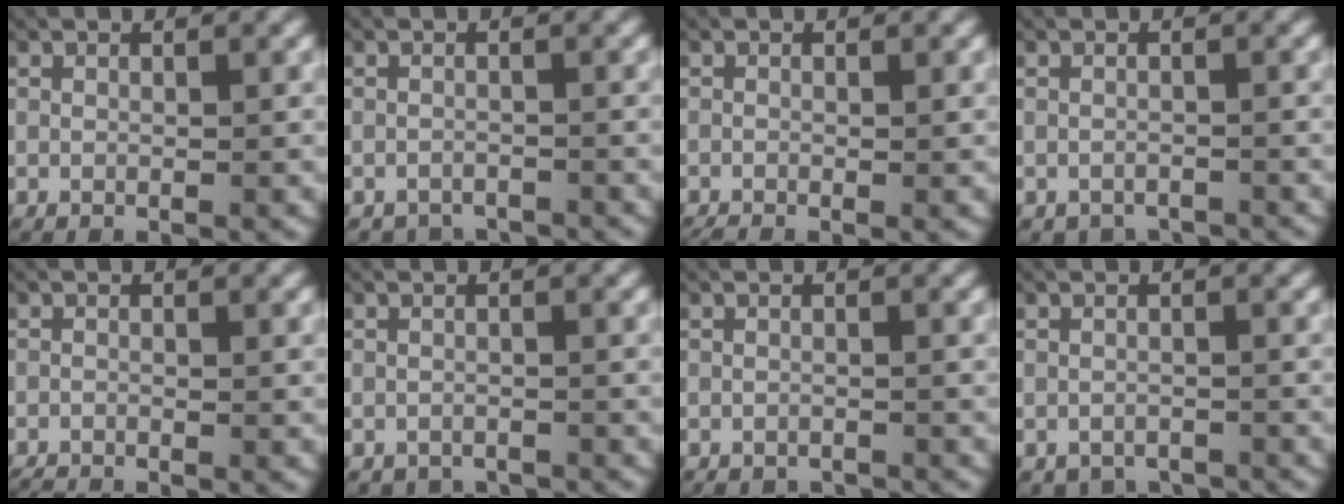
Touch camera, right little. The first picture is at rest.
{"total": 2.3, "force": [-2.2, 0.8, -0.1], "torque": [0.002, -0.009, -0.036]}
{"total": 0.8, "force": [-0.7, 0.2, 0.4], "torque": [-0.006, -0.007, -0.011]}
{"total": 2.1, "force": [-1.8, 1.0, 0.1], "torque": [-0.001, -0.008, -0.028]}
{"total": 1.2, "force": [-1.2, 0.1, 0.1], "torque": [-0.008, -0.009, -0.019]}
{"total": 1.7, "force": [-1.6, 0.7, -0.1], "torque": [0.000, -0.007, -0.025]}
{"total": 1.3, "force": [-1.3, 0.3, -0.1], "torque": [-0.003, -0.006, -0.019]}
{"total": 2.9, "force": [-2.5, 1.3, 0.2], "torque": [0.001, -0.009, -0.040]}